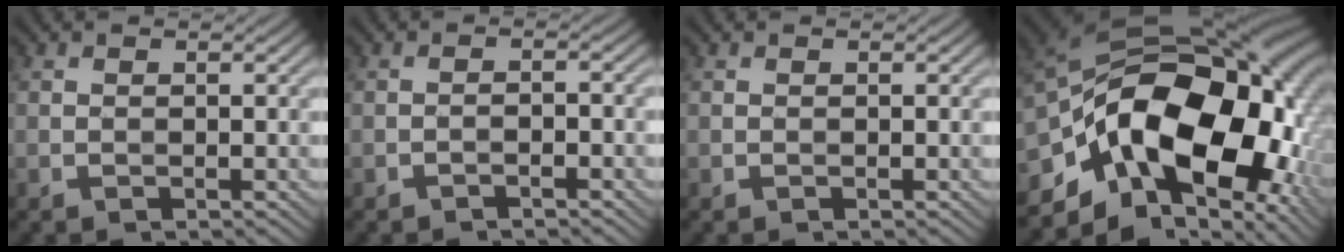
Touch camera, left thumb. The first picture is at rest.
{"total": 1.4, "force": [-1.1, 0.3, 0.8], "torque": [-0.012, 0.003, -0.022]}
{"total": 0.0}
{"total": 20.4, "force": [-4.4, 13.2, 14.9], "torque": [-0.282, -0.026, -0.057]}